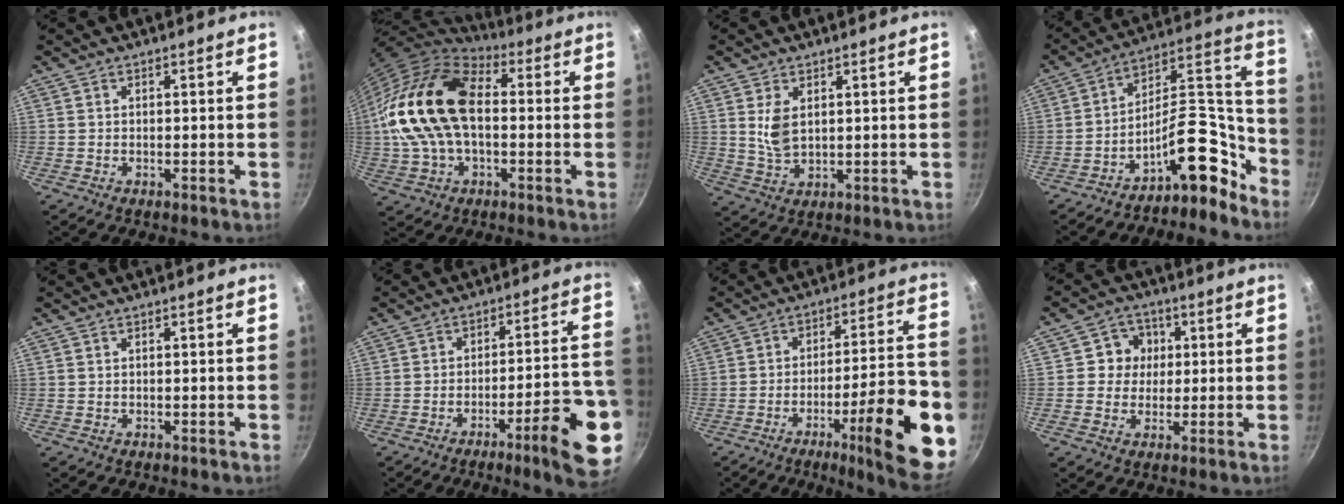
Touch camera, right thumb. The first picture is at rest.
{"total": 20.8, "force": [0.6, 13.0, 16.2], "torque": [-0.299, 0.033, 0.003]}
{"total": 5.2, "force": [1.5, 2.9, 4.0], "torque": [-0.075, -0.015, 0.035]}
{"total": 15.6, "force": [-10.6, 6.7, 9.3], "torque": [-0.078, 0.132, -0.182]}
{"total": 0.0}
{"total": 15.4, "force": [-7.4, 3.2, 13.2], "torque": [-0.153, 0.045, -0.100]}
{"total": 22.3, "force": [-8.5, 5.1, 20.0], "torque": [-0.246, 0.034, -0.121]}
{"total": 6.2, "force": [1.0, 5.9, 1.6], "torque": [0.017, 0.006, 0.005]}